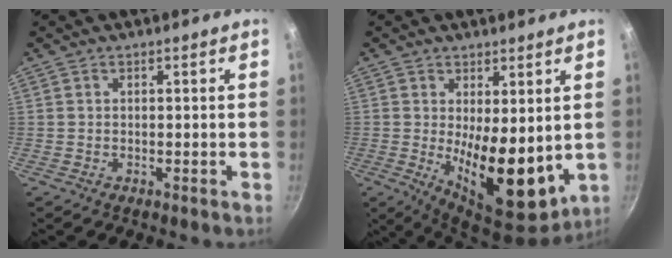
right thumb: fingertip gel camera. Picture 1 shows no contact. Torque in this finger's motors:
{"motor_torque": [2.30, 2.54, 2.02, 0.02, 0.43]}